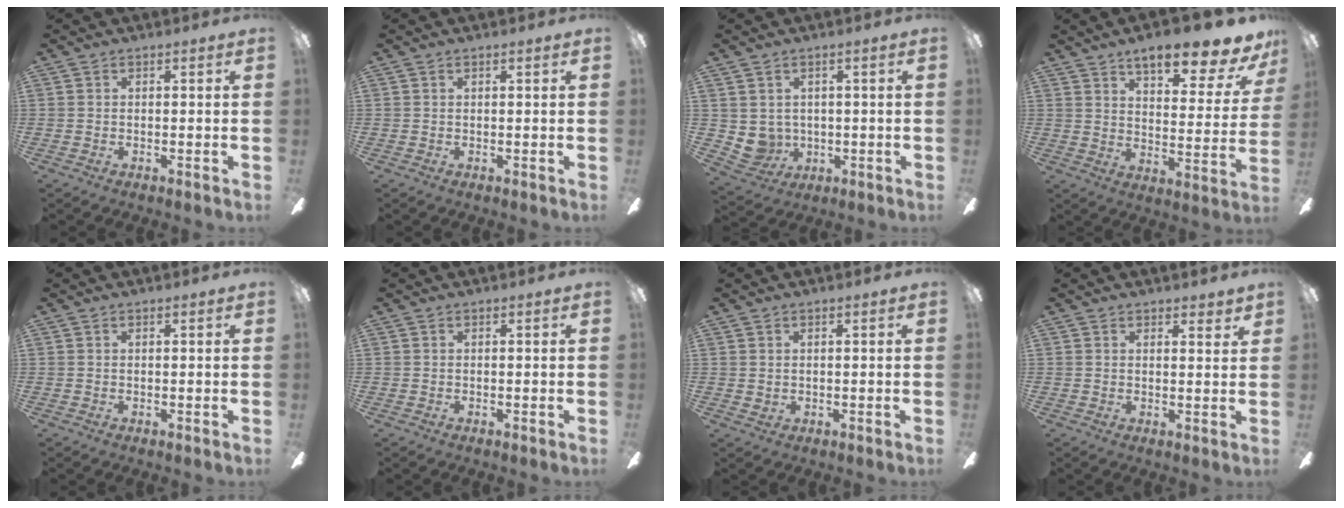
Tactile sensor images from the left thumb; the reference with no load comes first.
{"total": 1.0, "force": [0.5, 0.1, 0.9], "torque": [-0.019, 0.000, 0.009]}
{"total": 5.2, "force": [1.6, 4.8, 1.2], "torque": [-0.052, -0.007, 0.036]}
{"total": 14.3, "force": [11.3, 3.6, 7.9], "torque": [-0.115, -0.075, 0.188]}
{"total": 0.7, "force": [0.3, 0.0, 0.6], "torque": [-0.012, -0.001, 0.005]}
{"total": 0.0}
{"total": 1.1, "force": [0.8, 0.4, 0.7], "torque": [-0.015, 0.001, 0.014]}
{"total": 2.1, "force": [1.8, 0.3, 1.1], "torque": [-0.016, -0.007, 0.031]}